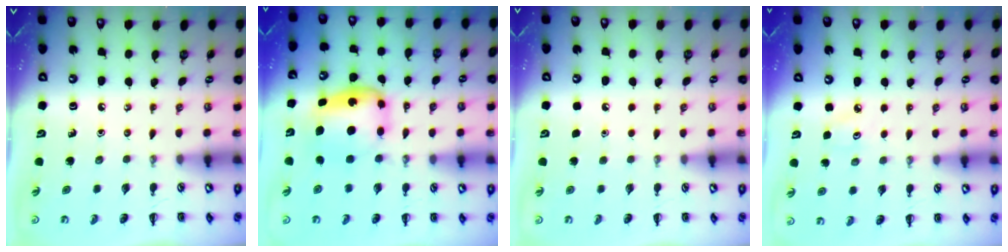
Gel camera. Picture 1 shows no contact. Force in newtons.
{"total": 5.8, "press": 5.7, "slide": 1.4}
{"total": 1.7, "press": 1.7, "slide": 0.1}
{"total": 4.8, "press": 4.6, "slide": 1.3}